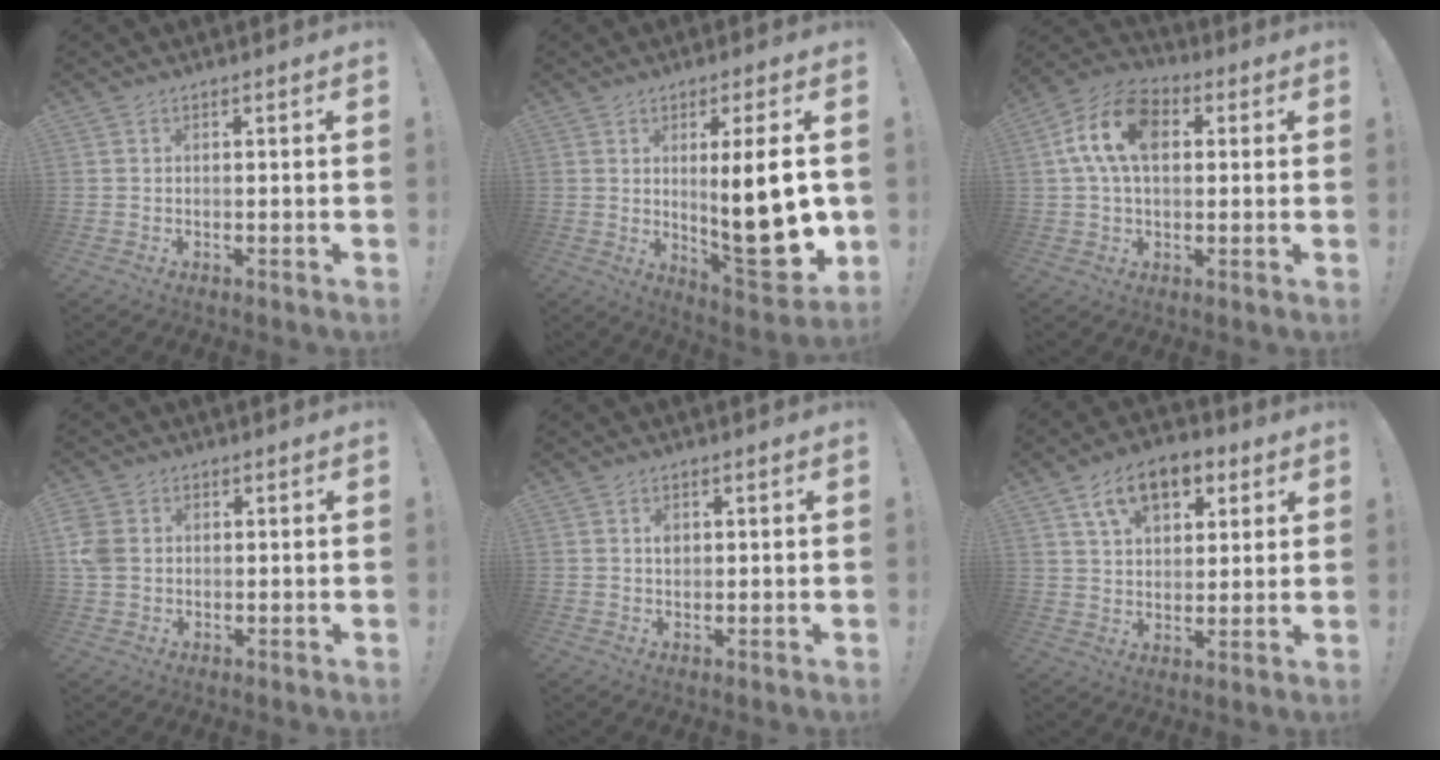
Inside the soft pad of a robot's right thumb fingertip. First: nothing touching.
{"total": 17.5, "force": [0.7, 3.9, 17.0], "torque": [-0.251, -0.018, 0.012]}
{"total": 14.4, "force": [3.2, 9.3, 10.5], "torque": [-0.188, 0.014, 0.061]}
{"total": 6.6, "force": [0.9, 5.4, 3.7], "torque": [-0.074, 0.003, 0.018]}
{"total": 2.0, "force": [0.5, 1.7, 1.1], "torque": [0.000, -0.004, 0.003]}
{"total": 13.5, "force": [6.9, 8.6, 7.9], "torque": [-0.127, -0.016, 0.128]}